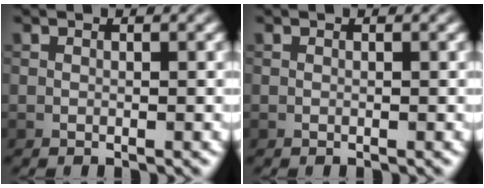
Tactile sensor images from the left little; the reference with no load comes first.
{"total": 0.0}